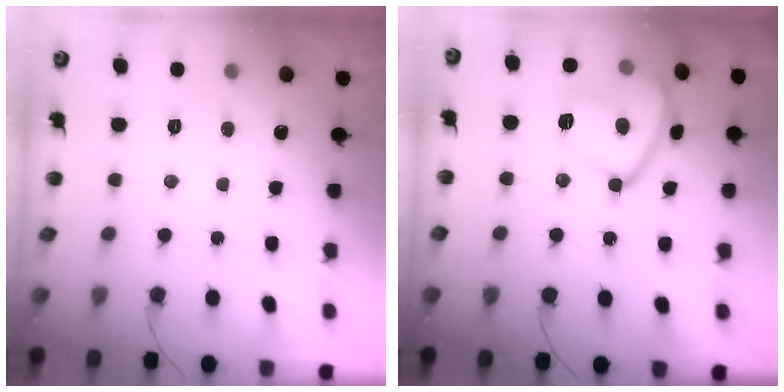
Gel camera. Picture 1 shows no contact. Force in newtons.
{"total": 13.4, "press": 13.4, "slide": 0.6}